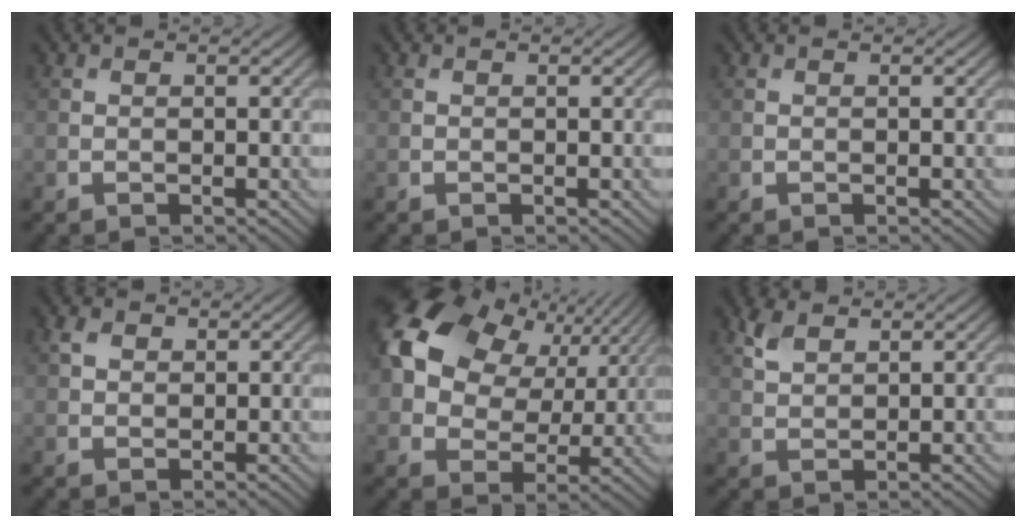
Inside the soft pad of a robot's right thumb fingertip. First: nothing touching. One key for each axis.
{"total": 0.0}
{"total": 0.0}
{"total": 1.8, "fx": 0.9, "fy": 1.4, "fz": 0.8, "tx": -0.020, "ty": 0.002, "tz": 0.017}
{"total": 16.3, "fx": 5.9, "fy": 11.6, "fz": 9.9, "tx": -0.228, "ty": 0.035, "tz": 0.101}
{"total": 2.9, "fx": 2.0, "fy": 1.4, "fz": 1.6, "tx": -0.043, "ty": 0.001, "tz": 0.047}